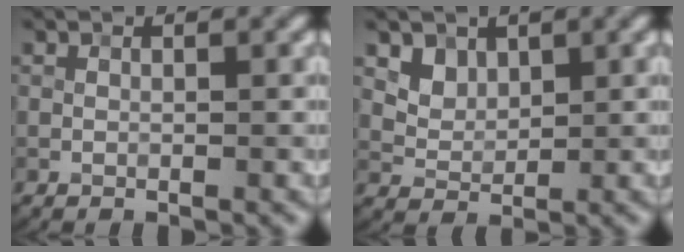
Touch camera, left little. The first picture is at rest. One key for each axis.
{"total": 2.7, "fx": 1.6, "fy": 1.8, "fz": 1.0, "tx": -0.029, "ty": -0.020, "tz": 0.052}